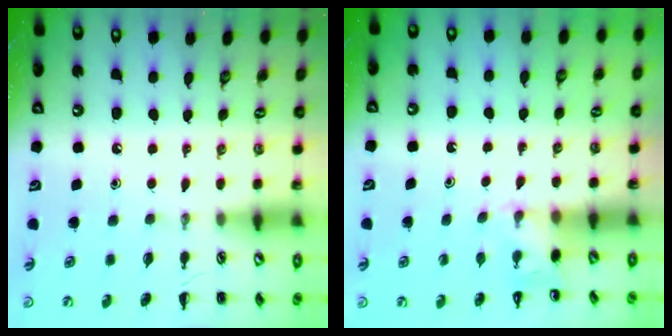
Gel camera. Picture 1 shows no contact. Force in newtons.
{"total": 4.8, "press": 4.6, "slide": 1.2}